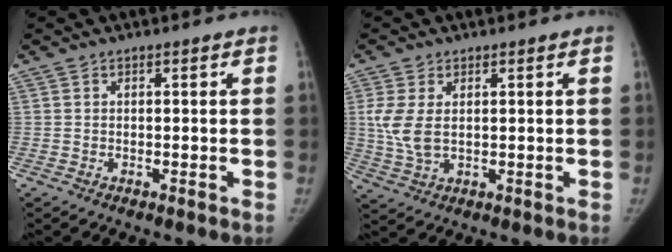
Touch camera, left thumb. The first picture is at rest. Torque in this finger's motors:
{"motor_torque": [1.48, 1.45, 0.83, -0.99, 0.08]}